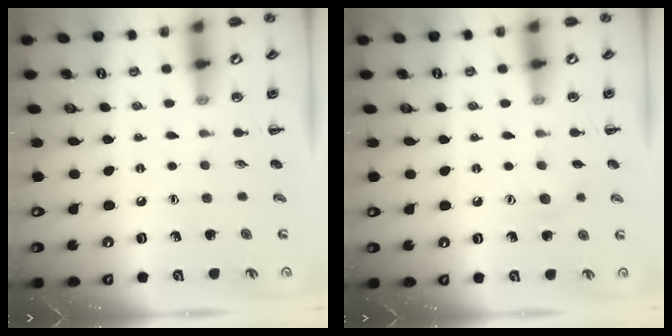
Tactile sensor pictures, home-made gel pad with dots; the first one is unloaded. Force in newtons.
{"total": 5.5, "press": 5.4, "slide": 1.0}